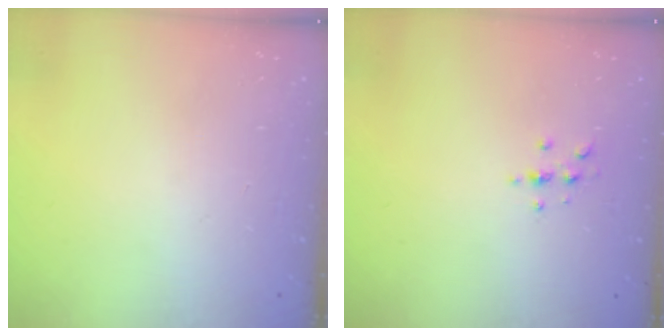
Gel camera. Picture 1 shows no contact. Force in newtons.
{"total": 2.2, "press": 2.1, "slide": 0.2}